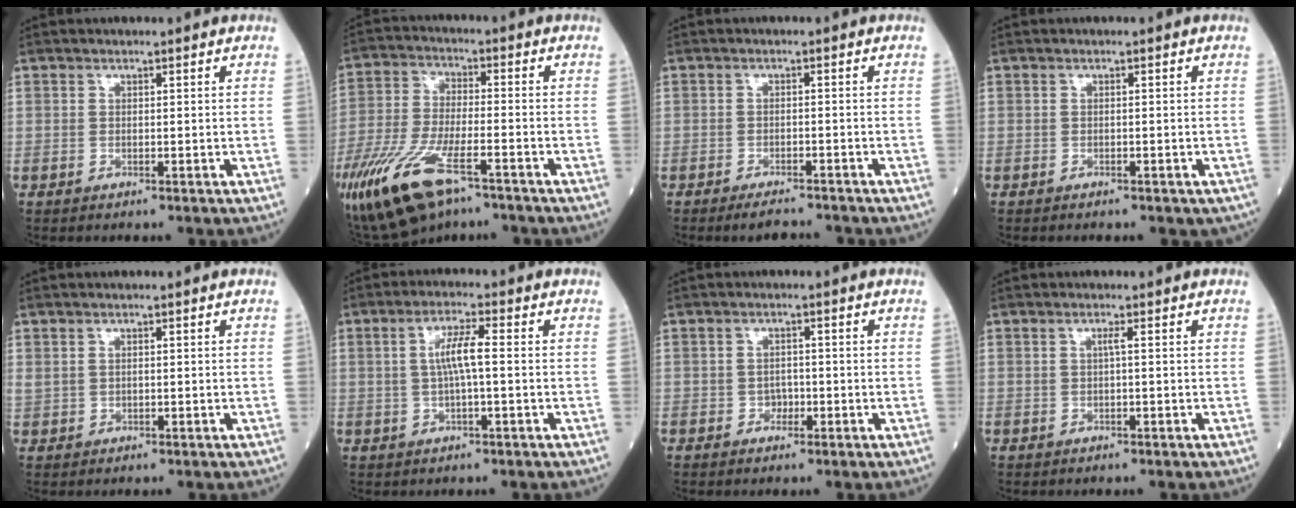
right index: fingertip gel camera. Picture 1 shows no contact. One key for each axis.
{"total": 17.4, "fx": -10.5, "fy": 5.6, "fz": 12.6, "tx": -0.292, "ty": -0.042, "tz": -0.195}
{"total": 3.7, "fx": -3.4, "fy": 0.7, "fz": 1.3, "tx": -0.018, "ty": -0.006, "tz": -0.052}
{"total": 2.9, "fx": -2.2, "fy": 1.2, "fz": 1.5, "tx": -0.015, "ty": -0.002, "tz": -0.021}
{"total": 1.5, "fx": 0.4, "fy": 1.1, "fz": 0.8, "tx": -0.031, "ty": 0.011, "tz": 0.016}
{"total": 4.7, "fx": 0.2, "fy": 0.3, "fz": 4.7, "tx": -0.091, "ty": 0.010, "tz": 0.004}
{"total": 1.6, "fx": -0.7, "fy": 1.2, "fz": 0.7, "tx": -0.005, "ty": 0.006, "tz": -0.012}
{"total": 0.8, "fx": 0.0, "fy": -0.2, "fz": 0.7, "tx": -0.012, "ty": 0.001, "tz": 0.000}